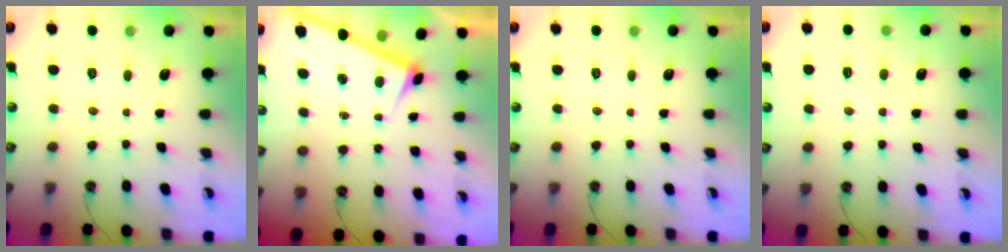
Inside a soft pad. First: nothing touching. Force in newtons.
{"total": 3.1, "press": 3.1, "slide": 0.1}
{"total": 0.0}
{"total": 0.9, "press": 0.4, "slide": 0.8}